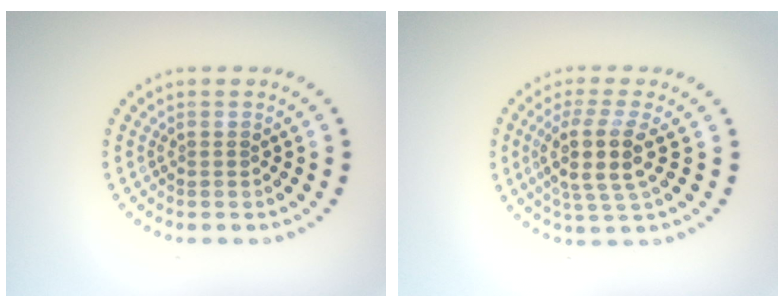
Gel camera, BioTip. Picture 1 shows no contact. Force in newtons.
{"total": 4.2, "press": 3.5, "slide": 2.2}